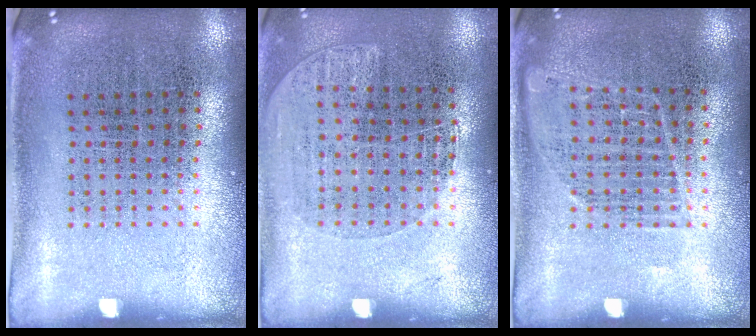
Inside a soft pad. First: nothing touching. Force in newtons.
{"total": 1.1, "press": 1.0, "slide": 0.5}
{"total": 0.9, "press": 0.8, "slide": 0.2}